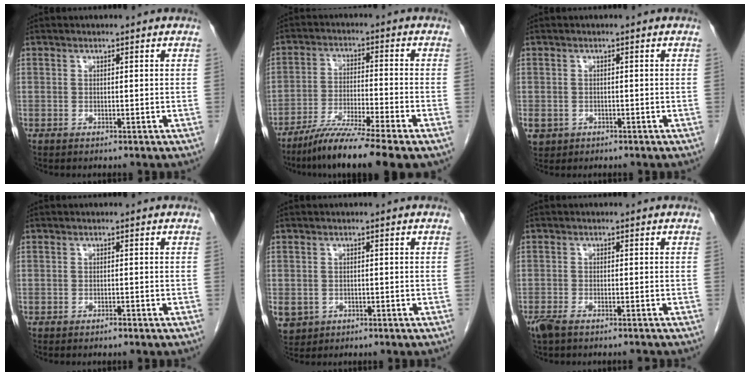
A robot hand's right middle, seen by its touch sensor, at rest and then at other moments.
{"total": 10.7, "force": [-8.1, -1.0, 6.9], "torque": [-0.119, -0.038, -0.140]}
{"total": 3.8, "force": [-1.8, 3.2, 1.0], "torque": [-0.024, -0.001, -0.024]}
{"total": 0.6, "force": [-0.6, 0.0, 0.3], "torque": [-0.013, -0.003, -0.009]}
{"total": 6.6, "force": [-2.6, 5.7, 2.1], "torque": [-0.060, -0.004, -0.033]}
{"total": 4.7, "force": [-3.9, 1.2, 2.3], "torque": [-0.043, -0.011, -0.065]}